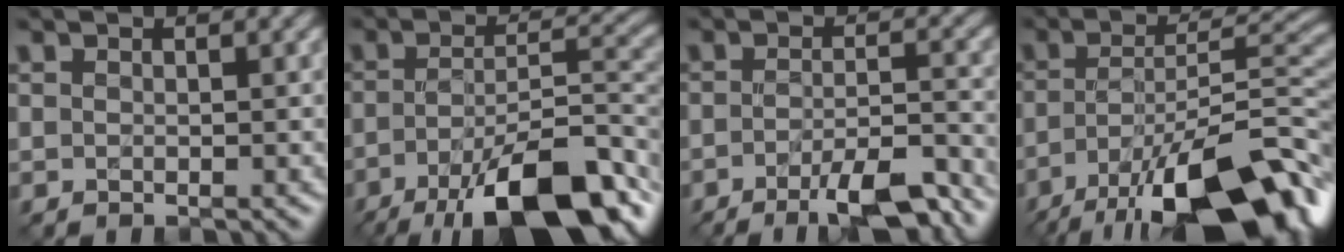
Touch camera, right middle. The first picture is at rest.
{"total": 13.5, "force": [-7.6, 4.1, 10.3], "torque": [-0.172, -0.001, -0.128]}
{"total": 7.9, "force": [-5.0, 1.8, 5.9], "torque": [-0.086, -0.003, -0.077]}
{"total": 15.9, "force": [-9.6, 5.3, 11.5], "torque": [-0.195, 0.000, -0.158]}